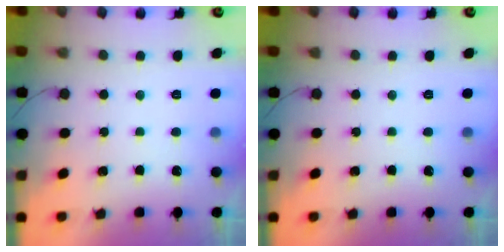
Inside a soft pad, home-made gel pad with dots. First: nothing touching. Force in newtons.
{"total": 0.0}